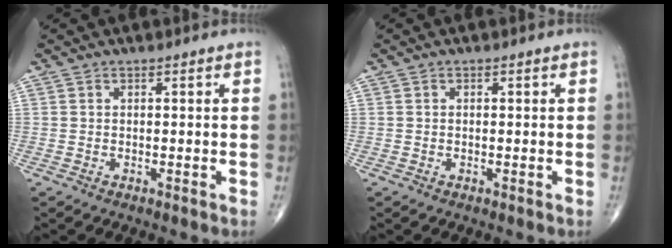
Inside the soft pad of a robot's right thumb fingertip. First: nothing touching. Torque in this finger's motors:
{"motor_torque": [-0.31, -0.09, -0.01, 0.10, -0.02]}